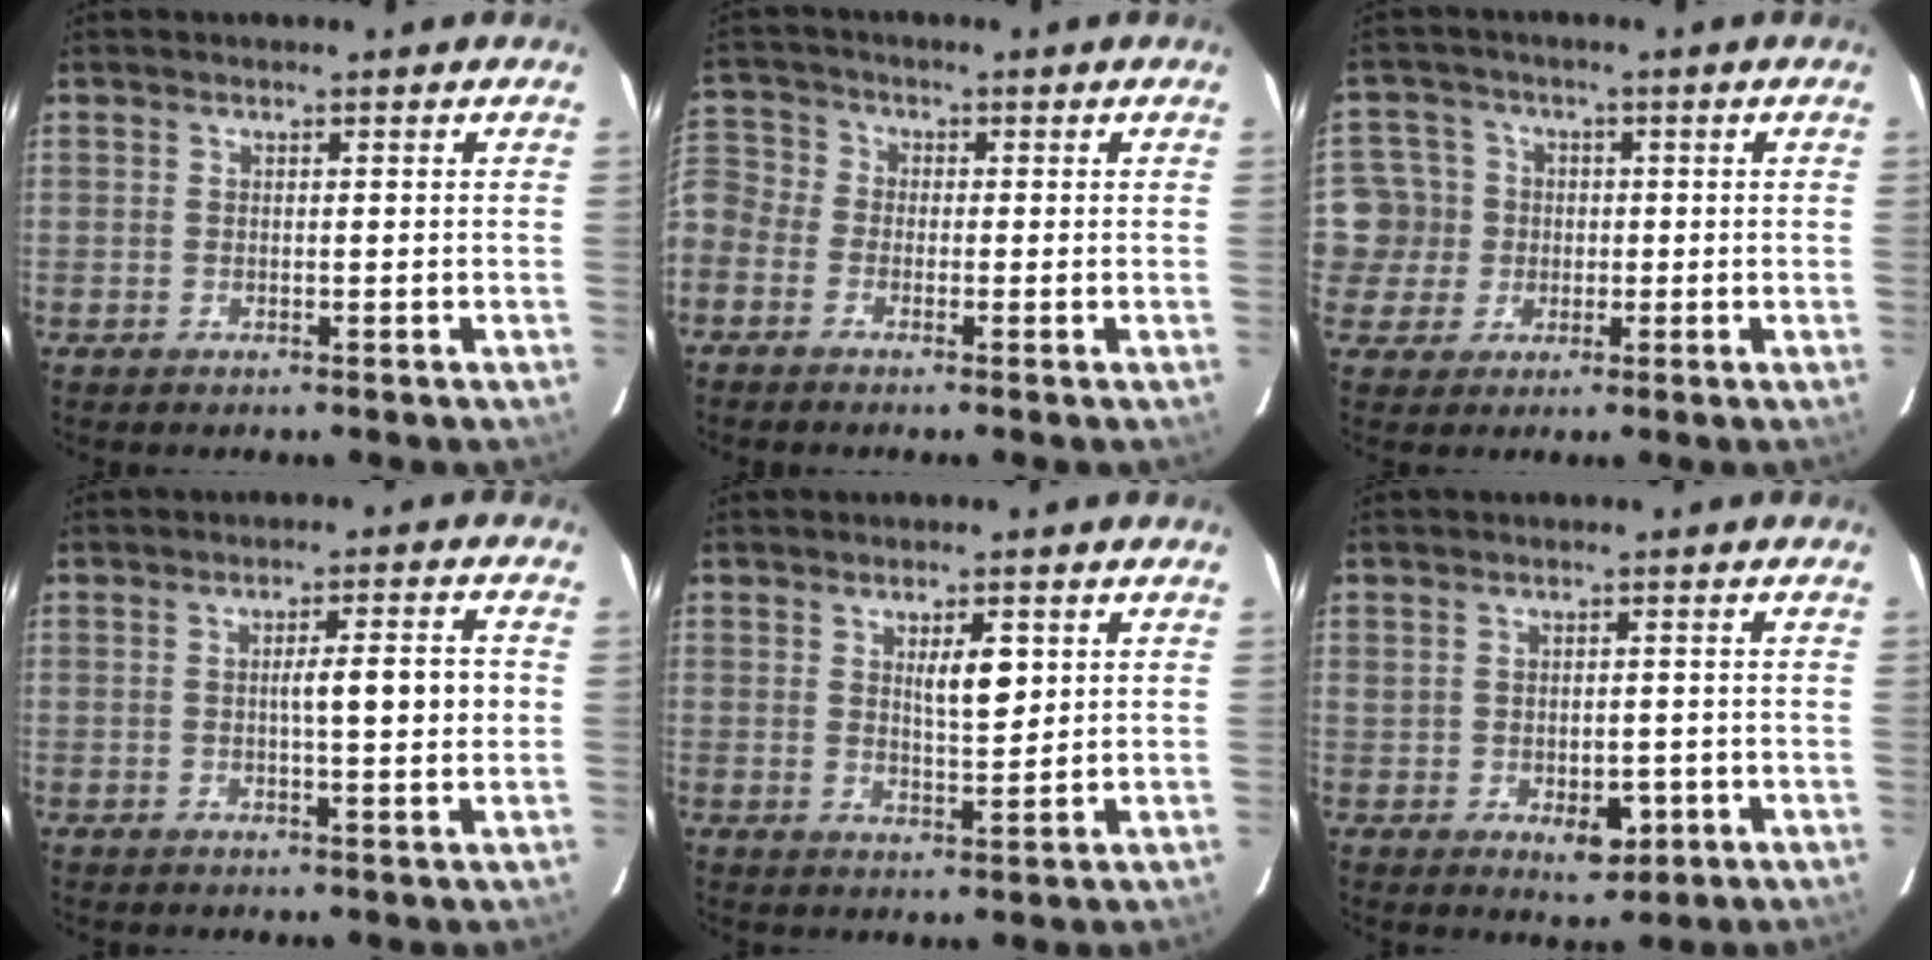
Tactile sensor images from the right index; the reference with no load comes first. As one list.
[{"total": 9.3, "force": [-2.5, 8.2, 3.6], "torque": [-0.124, 0.034, -0.059]}, {"total": 7.4, "force": [0.1, 7.3, 0.5], "torque": [-0.015, 0.024, 0.009]}, {"total": 6.1, "force": [0.3, 0.5, 6.1], "torque": [-0.091, 0.007, 0.004]}, {"total": 4.7, "force": [1.7, 1.3, 4.2], "torque": [-0.069, -0.003, 0.031]}, {"total": 4.7, "force": [-1.1, 2.8, 3.6], "torque": [-0.050, 0.000, -0.001]}]